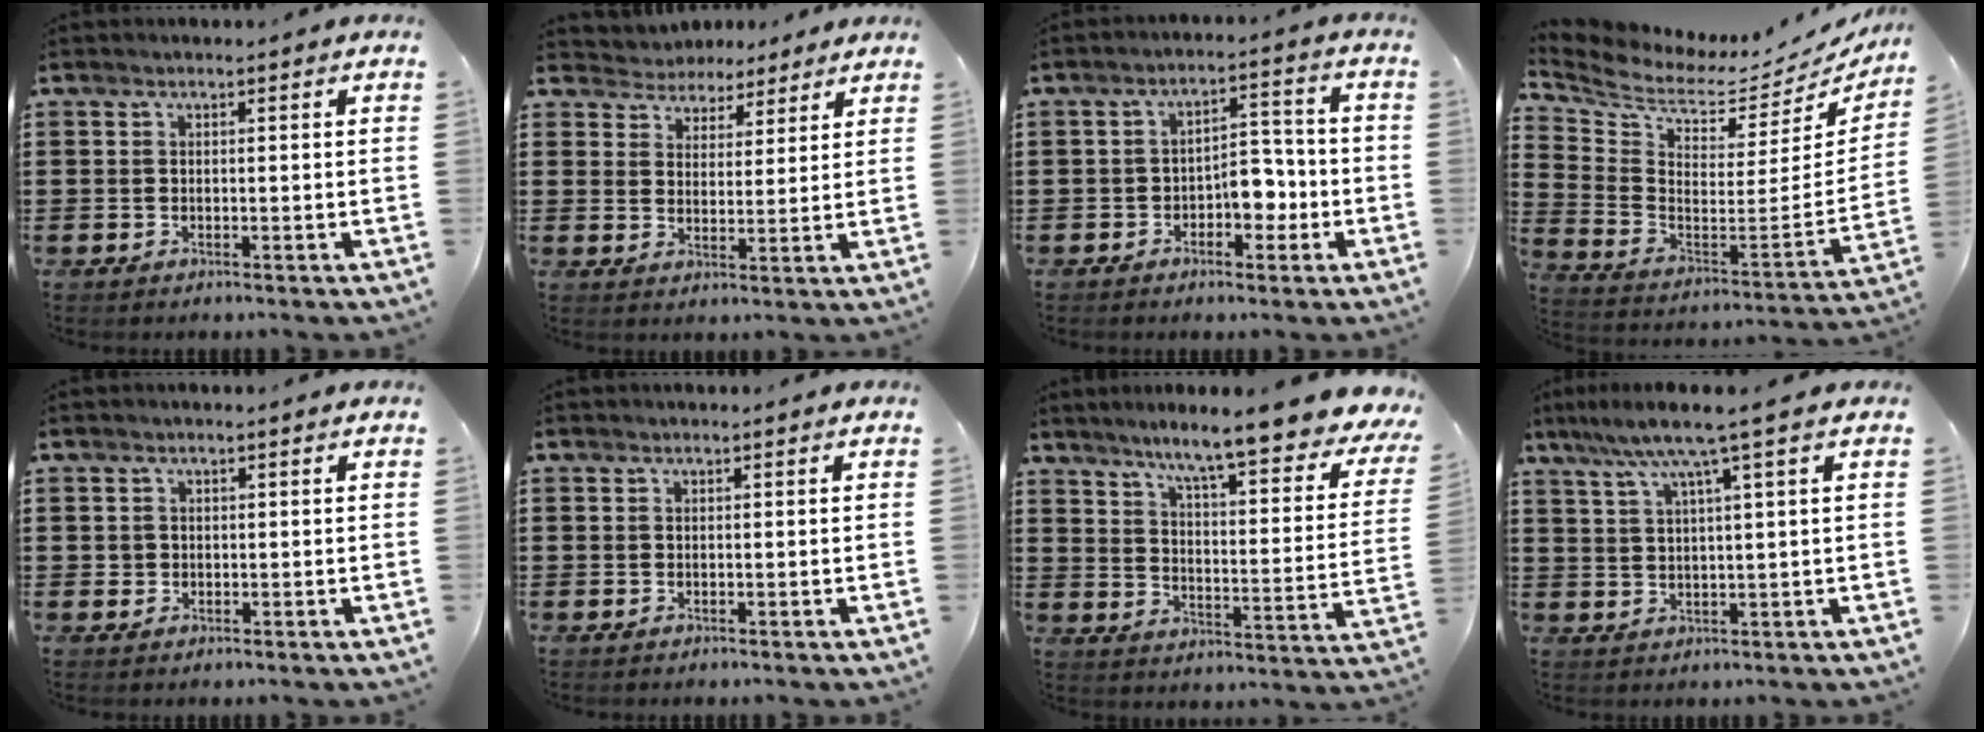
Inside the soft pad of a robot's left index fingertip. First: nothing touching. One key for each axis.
{"total": 3.9, "fx": 3.5, "fy": 1.5, "fz": -0.6, "tx": -0.012, "ty": -0.014, "tz": 0.062}
{"total": 5.7, "fx": -2.3, "fy": 3.3, "fz": 4.1, "tx": -0.063, "ty": 0.009, "tz": -0.046}
{"total": 4.6, "fx": 3.9, "fy": 1.8, "fz": 1.5, "tx": -0.060, "ty": -0.054, "tz": 0.063}
{"total": 1.2, "fx": 0.0, "fy": 1.2, "fz": 0.2, "tx": -0.007, "ty": 0.007, "tz": -0.002}
{"total": 0.0}
{"total": 9.0, "fx": 7.4, "fy": -0.6, "fz": 5.1, "tx": -0.103, "ty": -0.062, "tz": 0.111}
{"total": 6.2, "fx": 3.3, "fy": 0.0, "fz": 5.3, "tx": -0.113, "ty": -0.003, "tz": 0.051}